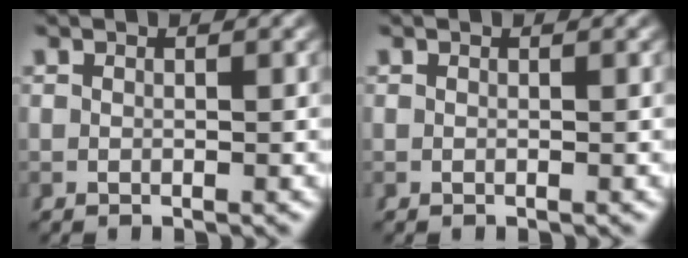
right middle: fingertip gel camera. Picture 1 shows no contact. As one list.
[{"total": 0.0}]